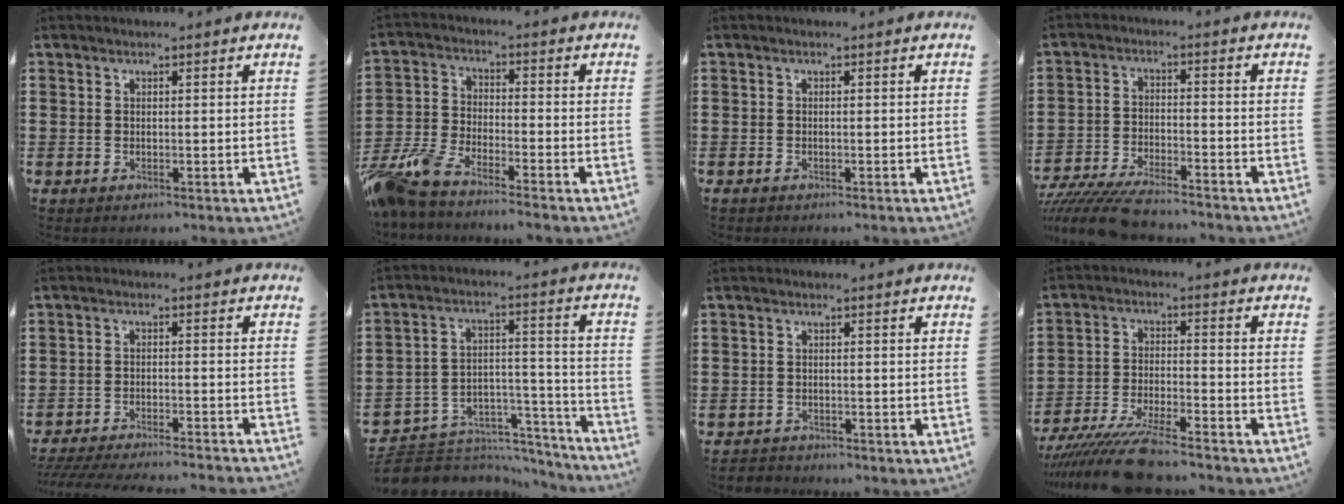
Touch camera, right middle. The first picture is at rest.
{"total": 7.0, "force": [-6.4, 0.7, 2.7], "torque": [-0.086, -0.012, -0.134]}
{"total": 0.0}
{"total": 6.4, "force": [-6.1, 0.4, 2.0], "torque": [-0.054, -0.008, -0.123]}
{"total": 4.2, "force": [-4.1, -0.3, 1.0], "torque": [-0.023, -0.009, -0.084]}
{"total": 7.0, "force": [-6.3, 2.9, 0.8], "torque": [-0.015, 0.017, -0.119]}
{"total": 1.6, "force": [-1.5, 0.5, -0.3], "torque": [-0.001, 0.002, -0.035]}
{"total": 9.4, "force": [-8.3, 0.8, 4.4], "torque": [-0.087, 0.004, -0.161]}